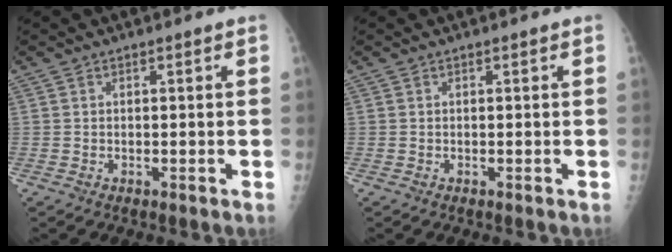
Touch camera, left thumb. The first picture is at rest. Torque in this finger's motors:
{"motor_torque": [0.00, 0.00, 0.04, -0.04, 0.00]}